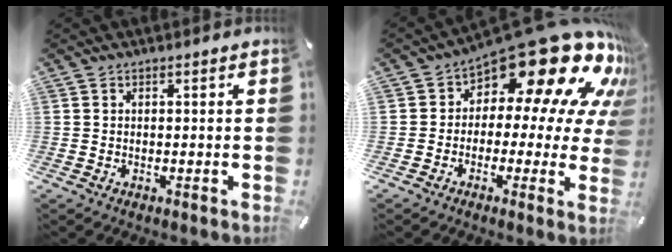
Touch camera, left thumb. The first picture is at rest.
{"total": 20.3, "force": [12.1, 8.7, 13.8], "torque": [-0.195, -0.097, 0.198]}